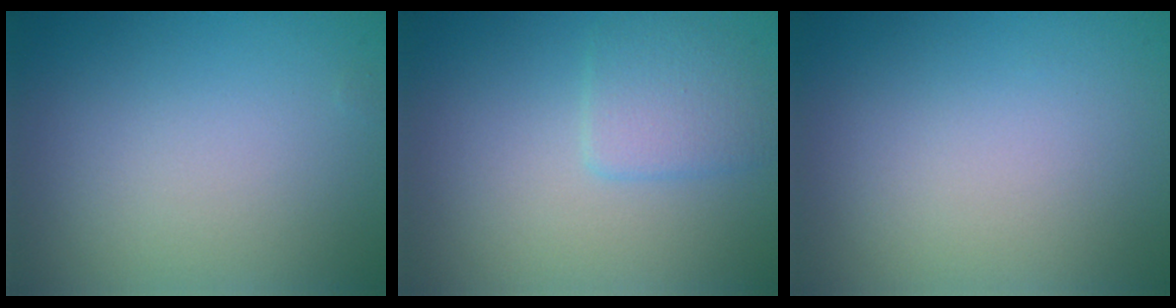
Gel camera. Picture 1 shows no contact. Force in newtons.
{"total": 2.4, "press": 2.4, "slide": 0.2}
{"total": 0.0}